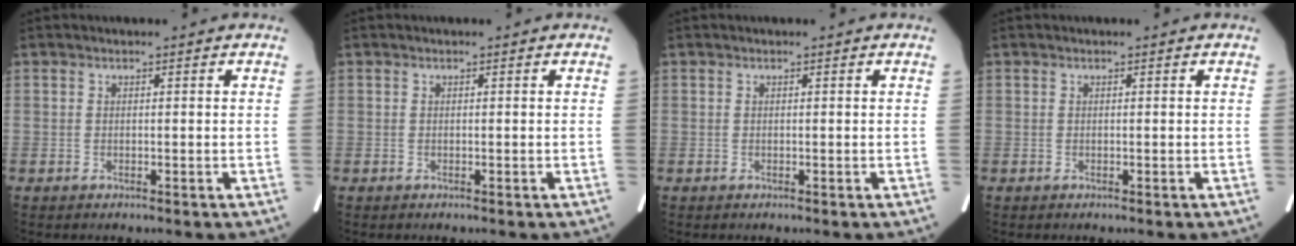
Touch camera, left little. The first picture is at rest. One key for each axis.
{"total": 0.0}
{"total": 0.0}
{"total": 0.0}